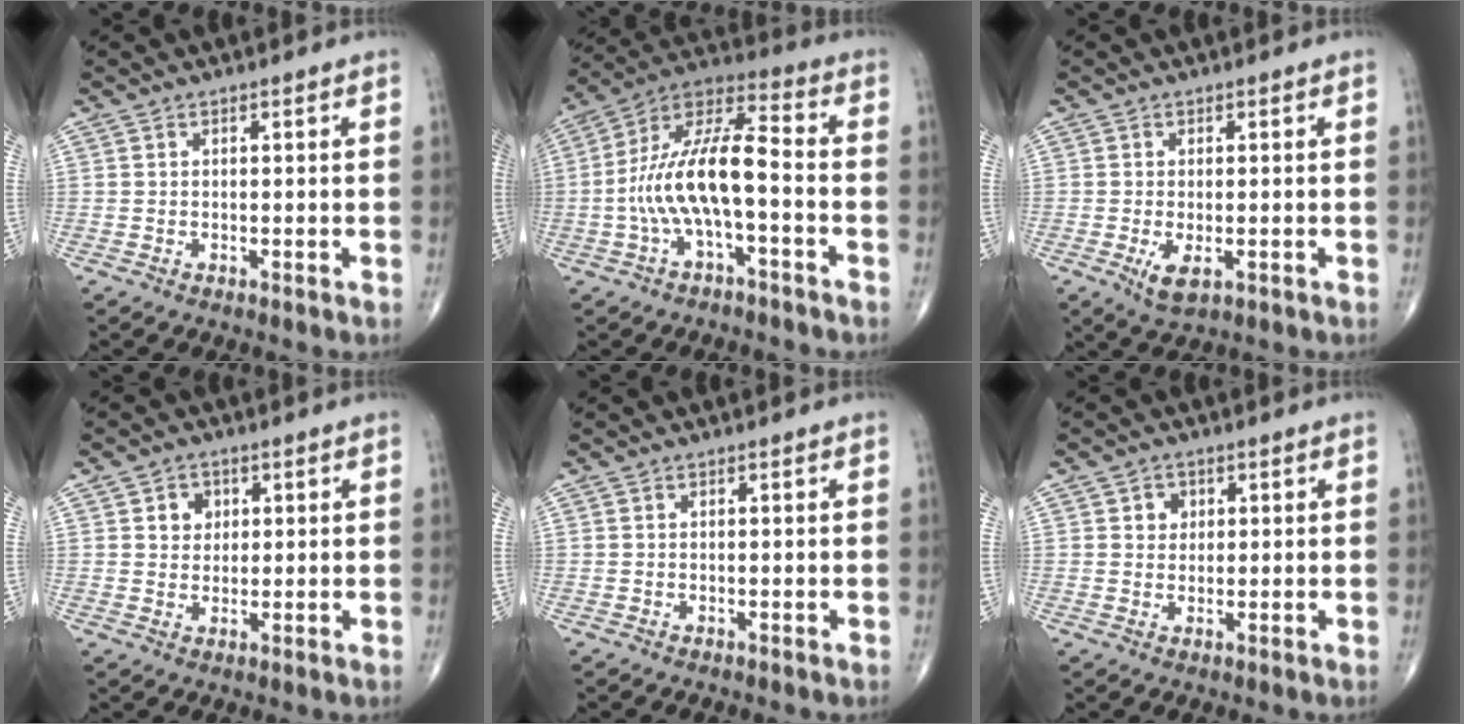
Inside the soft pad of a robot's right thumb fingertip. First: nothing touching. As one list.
[{"total": 14.6, "force": [-3.0, 5.0, 13.3], "torque": [-0.266, 0.054, -0.060]}, {"total": 3.9, "force": [-1.2, 1.7, 3.3], "torque": [-0.060, -0.010, -0.016]}, {"total": 3.7, "force": [1.2, 3.1, 1.5], "torque": [-0.004, -0.003, 0.017]}, {"total": 0.0}, {"total": 2.7, "force": [0.9, 2.4, 1.0], "torque": [0.000, -0.003, 0.011]}]